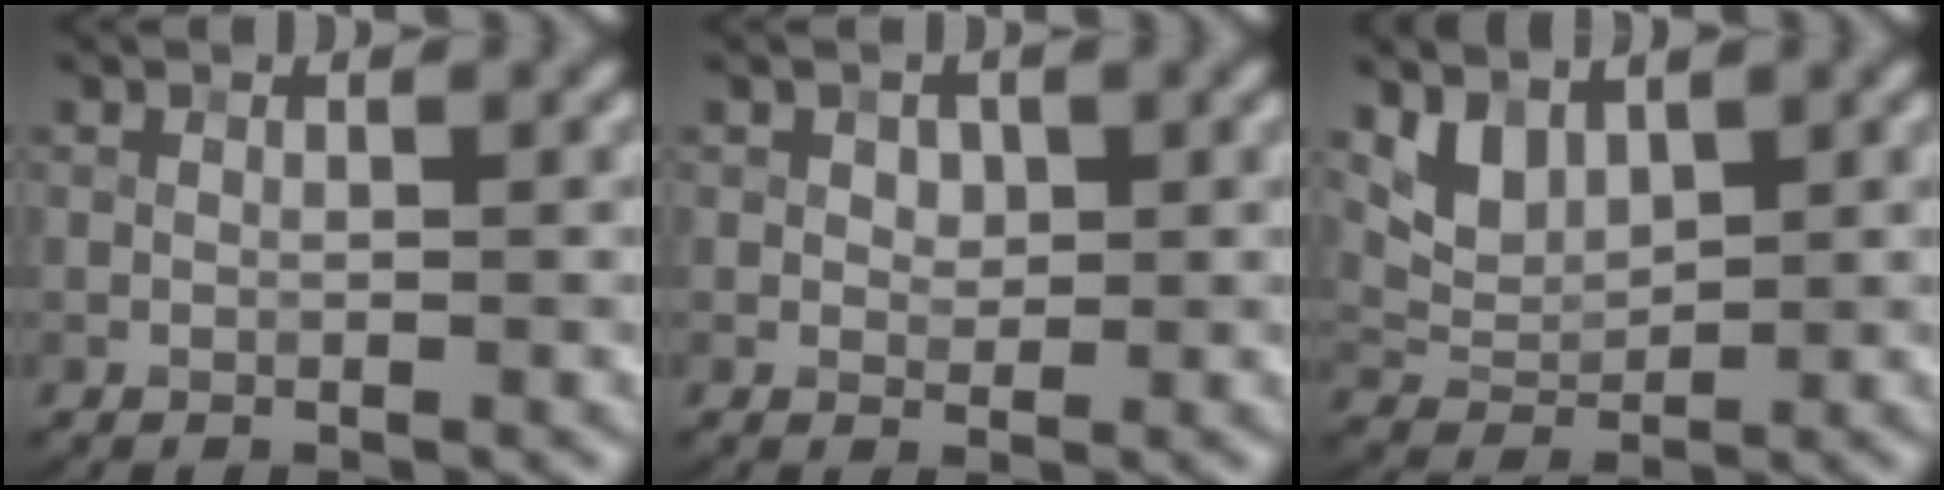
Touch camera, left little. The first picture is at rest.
{"total": 1.2, "force": [0.4, 1.0, 0.6], "torque": [-0.009, -0.003, 0.006]}
{"total": 2.9, "force": [1.9, 1.7, 1.4], "torque": [-0.034, -0.012, 0.043]}